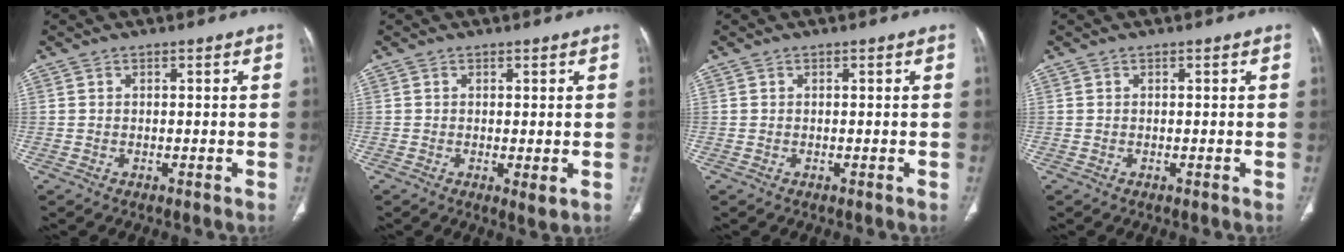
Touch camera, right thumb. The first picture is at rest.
{"total": 2.1, "force": [-0.3, 0.5, 2.0], "torque": [-0.038, -0.011, -0.006]}
{"total": 0.0}
{"total": 0.0}